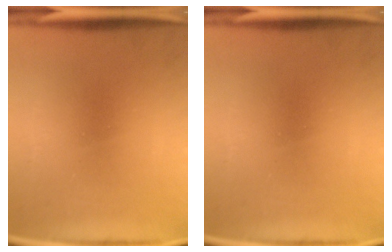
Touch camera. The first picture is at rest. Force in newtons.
{"total": 0.0}